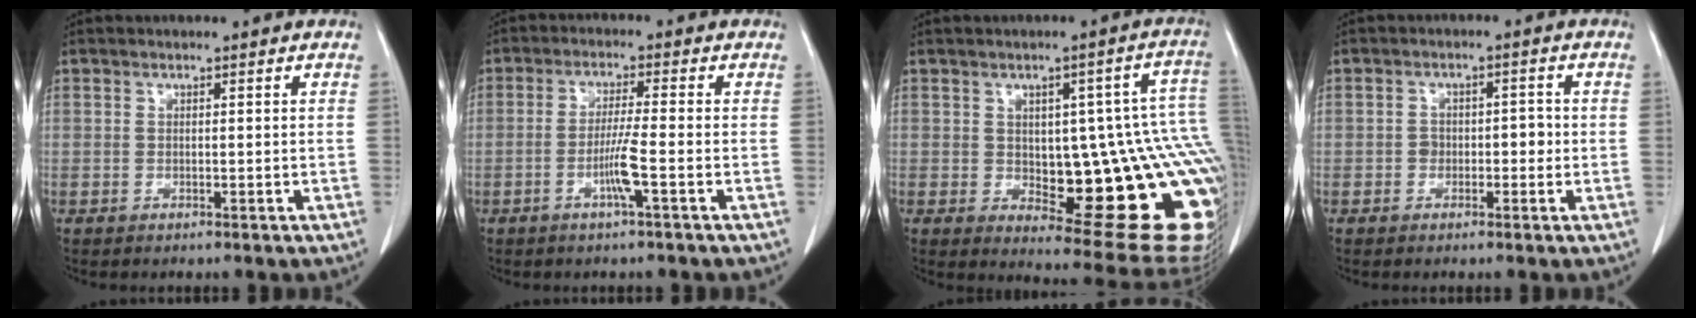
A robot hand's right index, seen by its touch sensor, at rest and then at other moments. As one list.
[{"total": 4.7, "force": [-1.7, -0.6, 4.4], "torque": [-0.085, -0.006, -0.036]}, {"total": 22.6, "force": [-2.7, 7.4, 21.1], "torque": [-0.168, 0.020, -0.009]}, {"total": 3.0, "force": [-0.7, 2.1, 2.0], "torque": [-0.025, 0.018, -0.009]}]